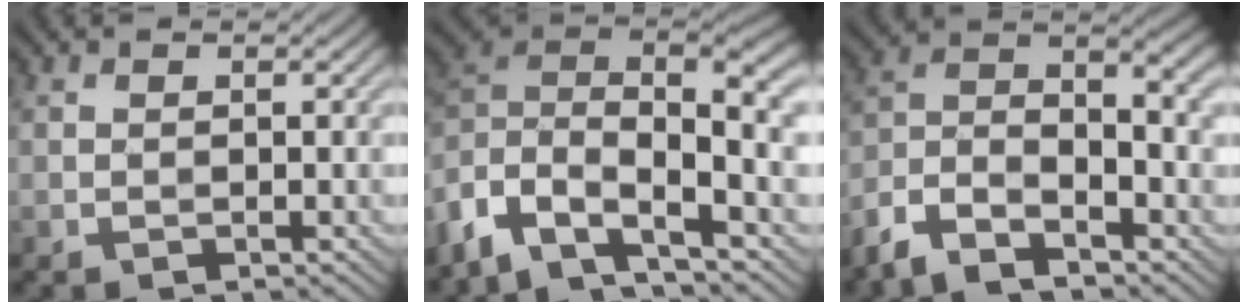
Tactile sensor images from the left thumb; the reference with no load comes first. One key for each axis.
{"total": 12.7, "fx": -4.7, "fy": 6.4, "fz": 9.9, "tx": -0.223, "ty": -0.010, "tz": -0.098}
{"total": 9.5, "fx": -5.6, "fy": 3.9, "fz": 6.6, "tx": -0.129, "ty": -0.006, "tz": -0.125}